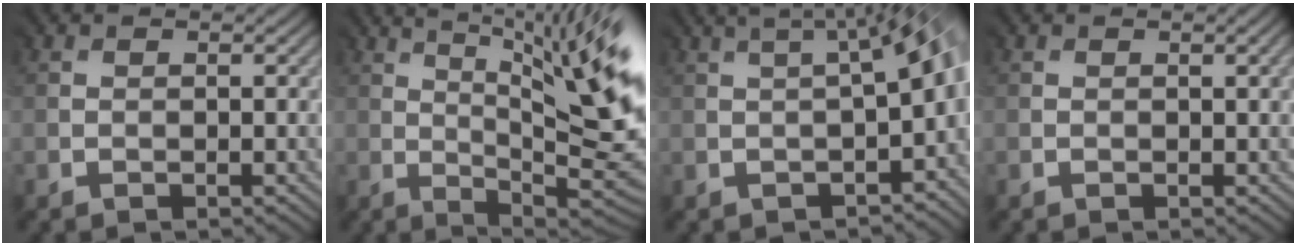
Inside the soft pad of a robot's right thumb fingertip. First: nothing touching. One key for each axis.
{"total": 13.9, "fx": 3.1, "fy": 3.8, "fz": 13.0, "tx": -0.160, "ty": 0.029, "tz": 0.046}
{"total": 6.3, "fx": -0.3, "fy": 1.5, "fz": 6.1, "tx": -0.052, "ty": 0.018, "tz": -0.004}
{"total": 0.0}